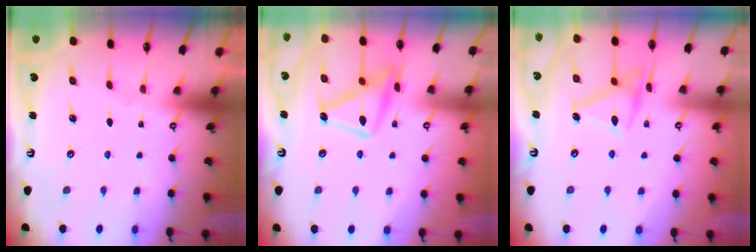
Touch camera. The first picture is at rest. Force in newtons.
{"total": 13.9, "press": 13.9, "slide": 1.1}
{"total": 15.6, "press": 15.6, "slide": 0.9}